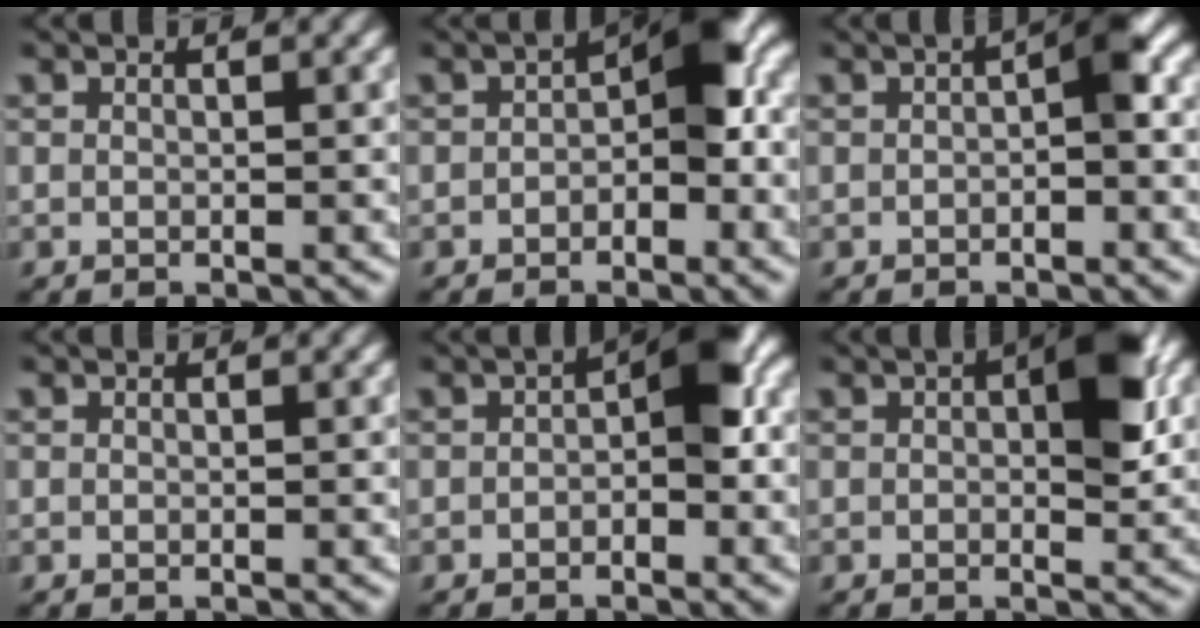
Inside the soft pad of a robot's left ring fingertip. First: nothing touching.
{"total": 4.7, "force": [-0.5, 2.0, 4.2], "torque": [-0.052, -0.004, -0.006]}
{"total": 2.3, "force": [-0.2, 0.5, 2.2], "torque": [-0.035, -0.003, 0.001]}
{"total": 0.0}
{"total": 3.8, "force": [-0.3, 1.5, 3.5], "torque": [-0.045, -0.004, -0.002]}
{"total": 4.5, "force": [0.6, 1.8, 4.1], "torque": [-0.055, 0.000, 0.005]}